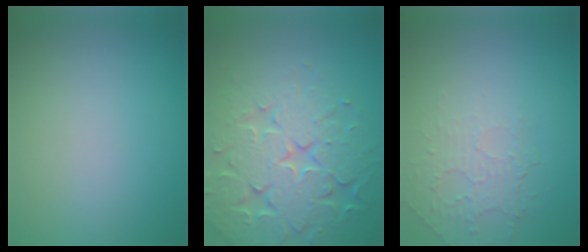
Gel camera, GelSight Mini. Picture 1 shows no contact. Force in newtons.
{"total": 7.7, "press": 7.6, "slide": 1.6}
{"total": 2.0, "press": 0.9, "slide": 1.8}